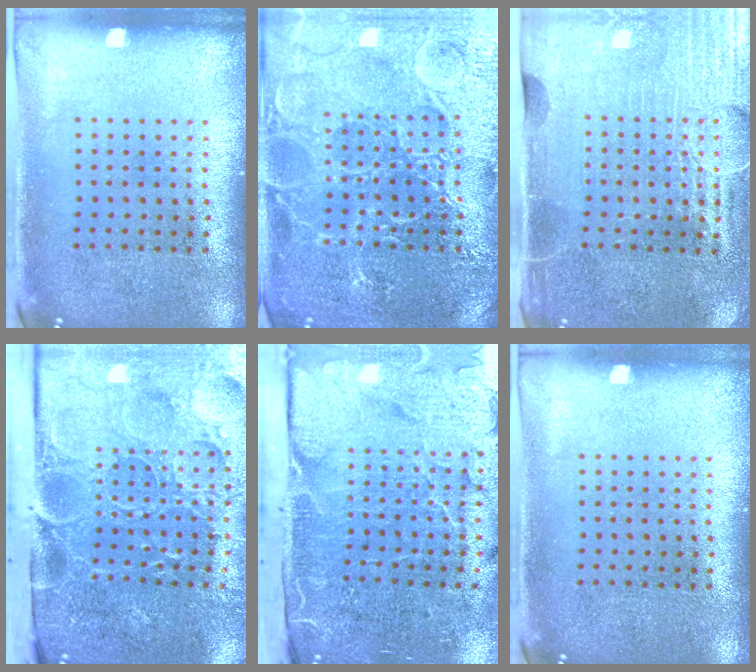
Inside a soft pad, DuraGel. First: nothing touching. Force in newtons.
{"total": 4.7, "press": 4.6, "slide": 0.6}
{"total": 4.5, "press": 4.0, "slide": 1.9}
{"total": 5.2, "press": 4.1, "slide": 3.1}
{"total": 5.2, "press": 4.1, "slide": 3.2}
{"total": 0.0}